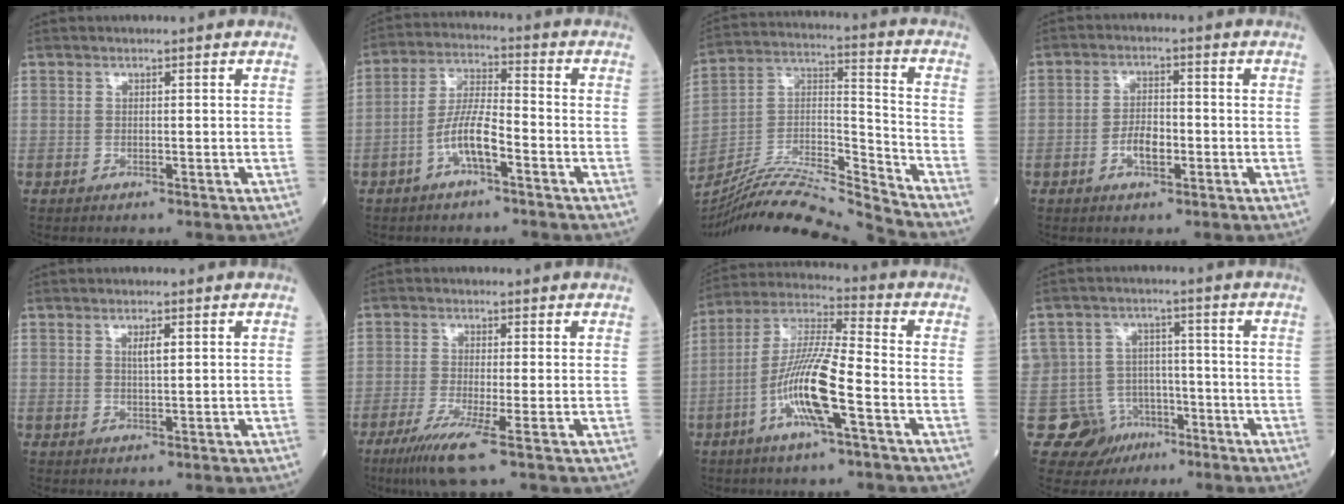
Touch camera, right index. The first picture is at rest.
{"total": 6.9, "force": [-3.1, 1.4, 6.0], "torque": [-0.124, 0.012, -0.060]}
{"total": 19.3, "force": [-18.3, -1.4, 6.1], "torque": [-0.123, 0.017, -0.322]}
{"total": 4.1, "force": [-1.5, 1.8, 3.4], "torque": [-0.063, 0.005, -0.029]}
{"total": 1.8, "force": [0.7, 0.3, 1.7], "torque": [-0.030, -0.001, 0.011]}
{"total": 6.0, "force": [-3.4, -0.6, 4.9], "torque": [-0.094, -0.021, -0.066]}
{"total": 12.6, "force": [-4.5, 0.9, 11.7], "torque": [-0.238, 0.002, -0.091]}
{"total": 13.4, "force": [-5.0, 12.3, 1.7], "torque": [-0.050, 0.054, -0.062]}